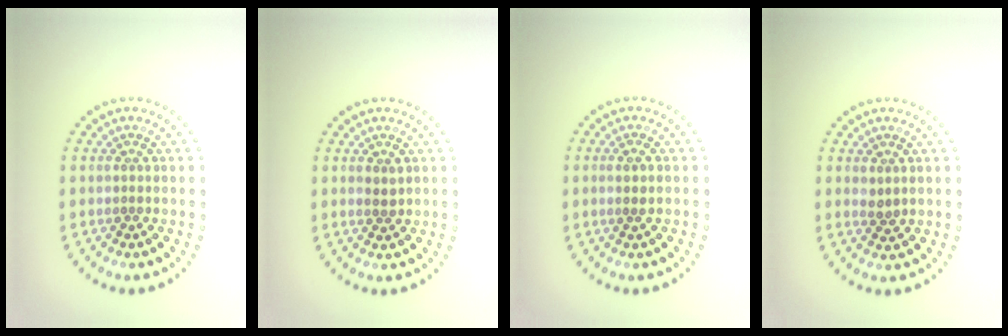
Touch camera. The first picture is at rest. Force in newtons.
{"total": 1.1, "press": 1.1, "slide": 0.3}
{"total": 0.6, "press": 0.5, "slide": 0.3}
{"total": 0.9, "press": 0.8, "slide": 0.4}